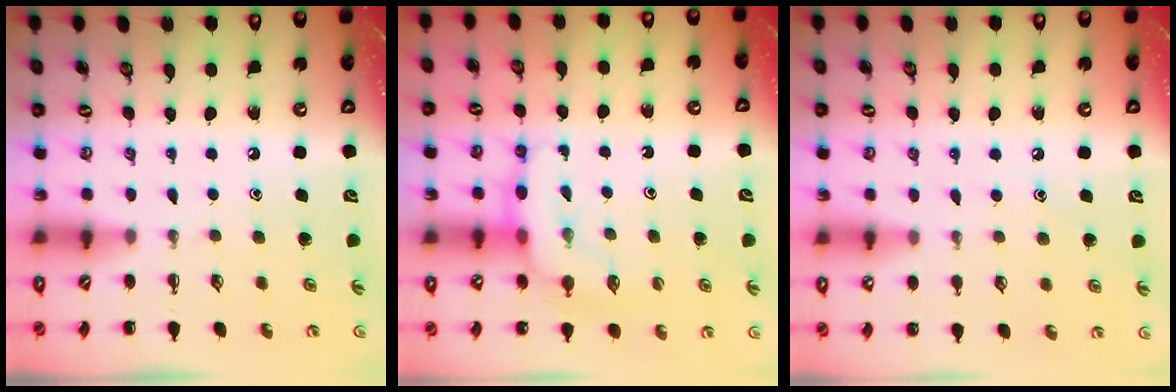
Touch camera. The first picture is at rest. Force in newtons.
{"total": 10.0, "press": 9.9, "slide": 1.4}
{"total": 6.0, "press": 5.7, "slide": 1.6}